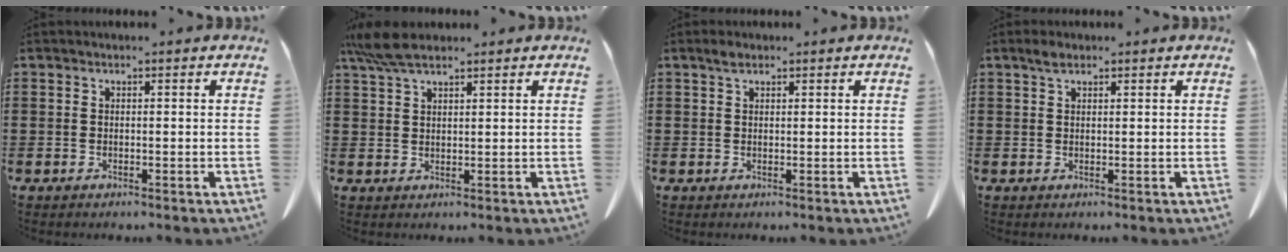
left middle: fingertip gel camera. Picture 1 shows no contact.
{"total": 5.4, "force": [4.0, 1.3, 3.4], "torque": [-0.077, -0.002, 0.076]}
{"total": 1.3, "force": [0.8, 0.7, 0.8], "torque": [-0.019, 0.002, 0.017]}
{"total": 1.7, "force": [1.1, 0.8, 1.0], "torque": [-0.024, 0.003, 0.021]}